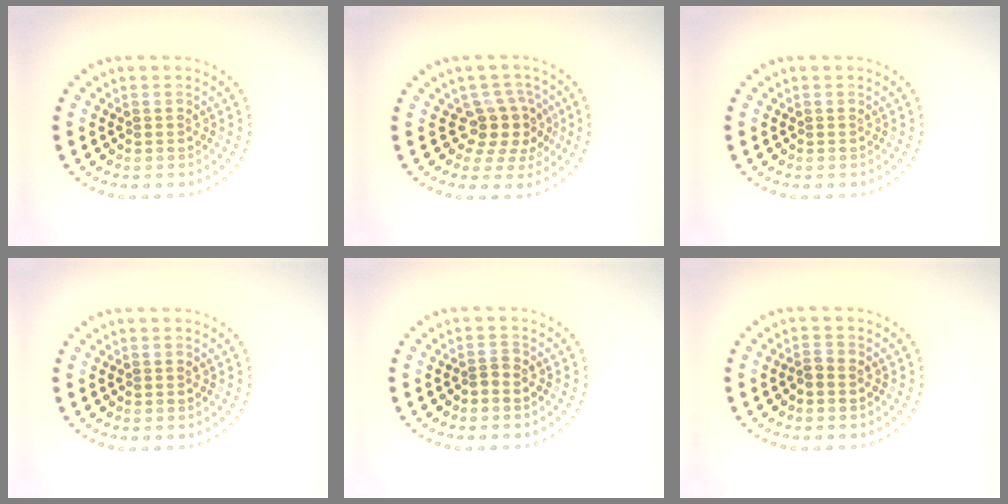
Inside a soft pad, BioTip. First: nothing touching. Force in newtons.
{"total": 3.2, "press": 2.4, "slide": 2.2}
{"total": 0.0}
{"total": 0.0}
{"total": 0.6, "press": 0.4, "slide": 0.5}
{"total": 0.9, "press": 0.8, "slide": 0.5}